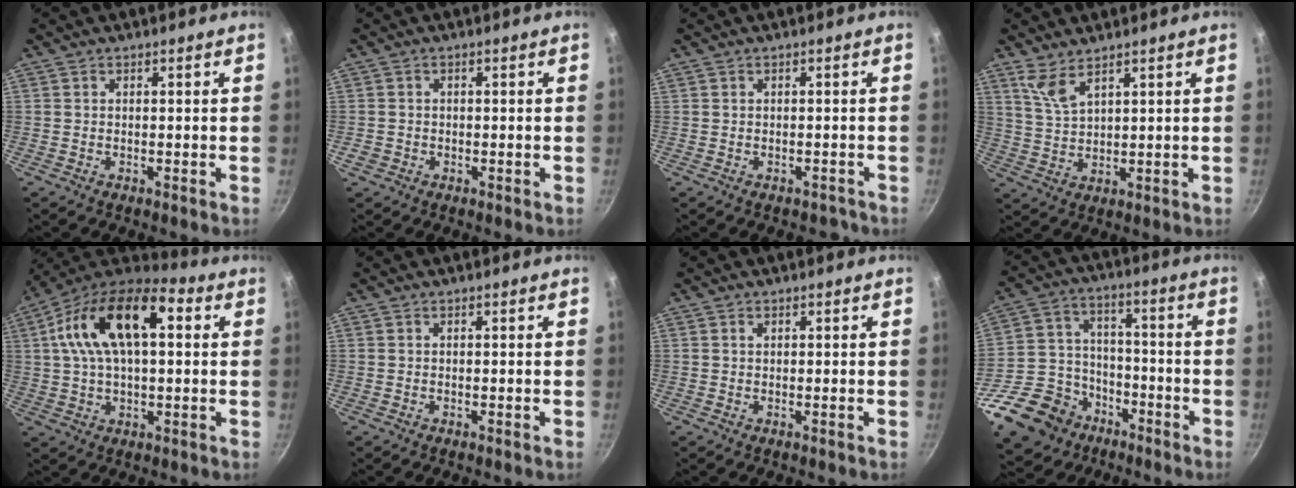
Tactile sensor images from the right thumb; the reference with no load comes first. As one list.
[{"total": 1.5, "force": [-0.6, 1.3, 0.2], "torque": [-0.003, 0.003, -0.008]}, {"total": 1.5, "force": [-1.1, 1.0, 0.2], "torque": [0.016, 0.028, 0.002]}, {"total": 4.6, "force": [3.6, 1.3, 2.6], "torque": [-0.053, -0.030, 0.079]}, {"total": 20.5, "force": [4.8, 10.5, 17.0], "torque": [-0.291, 0.026, 0.067]}, {"total": 0.0}, {"total": 0.5, "force": [0.2, 0.3, 0.4], "torque": [-0.008, 0.002, 0.003]}, {"total": 18.8, "force": [-10.9, 13.3, 7.7], "torque": [-0.123, 0.061, -0.186]}]